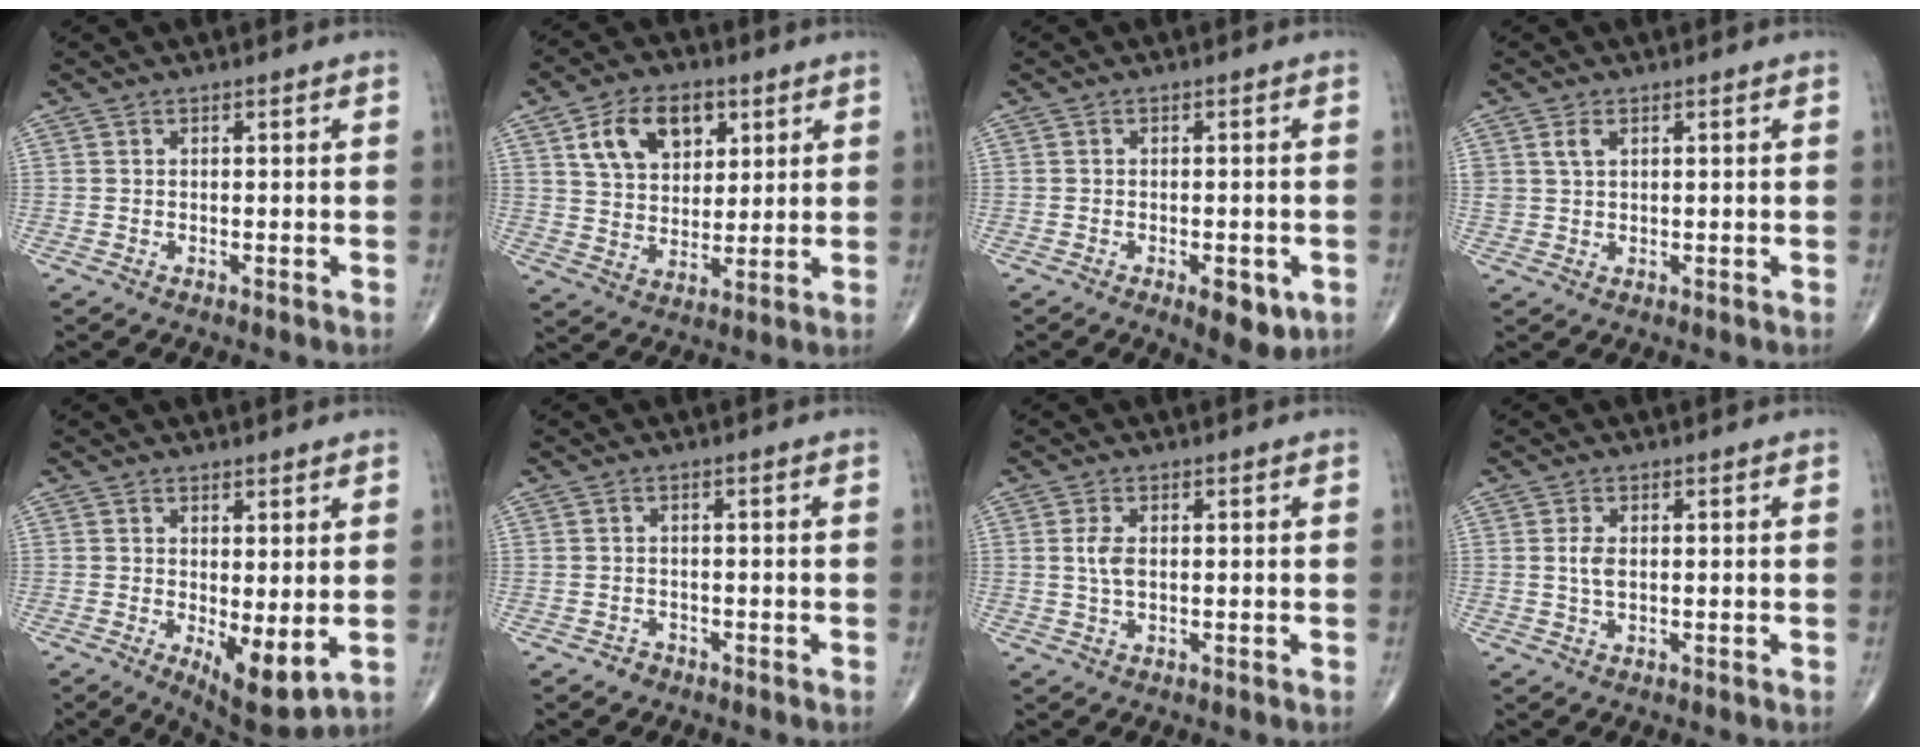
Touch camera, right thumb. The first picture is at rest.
{"total": 12.4, "force": [5.2, 8.2, 7.7], "torque": [-0.097, -0.013, 0.096]}
{"total": 5.8, "force": [-2.2, 2.5, 4.8], "torque": [-0.055, -0.004, -0.024]}
{"total": 2.3, "force": [1.1, 1.4, 1.5], "torque": [-0.030, 0.000, 0.025]}
{"total": 7.9, "force": [-0.7, 3.0, 7.3], "torque": [-0.105, -0.024, 0.001]}
{"total": 1.7, "force": [-1.1, 1.3, 0.2], "torque": [0.001, 0.007, -0.018]}
{"total": 3.1, "force": [0.3, 1.6, 2.7], "torque": [-0.056, 0.001, 0.005]}
{"total": 2.5, "force": [0.2, 1.3, 2.2], "torque": [-0.046, 0.001, 0.003]}